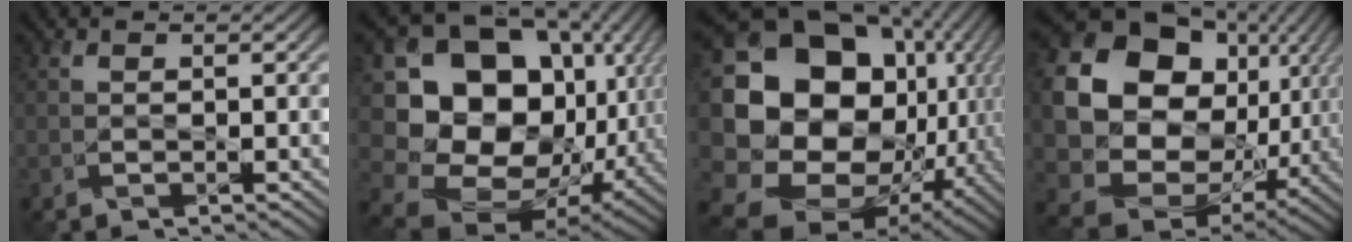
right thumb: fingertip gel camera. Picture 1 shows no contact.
{"total": 19.6, "force": [0.2, 15.4, 12.1], "torque": [-0.263, -0.033, 0.043]}
{"total": 23.0, "force": [-0.9, 18.2, 14.0], "torque": [-0.328, -0.023, -0.010]}
{"total": 21.2, "force": [3.5, 17.1, 12.0], "torque": [-0.273, -0.031, 0.105]}